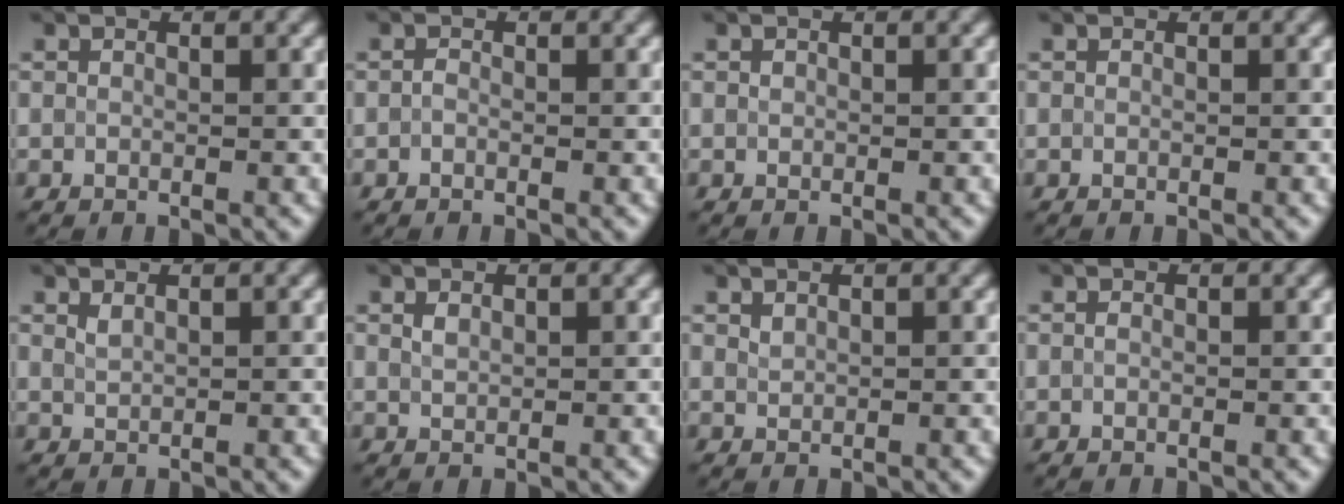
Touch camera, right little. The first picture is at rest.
{"total": 0.5, "force": [-0.2, 0.3, 0.4], "torque": [-0.008, 0.000, -0.007]}
{"total": 0.0}
{"total": 0.0}
{"total": 0.8, "force": [0.6, 0.2, 0.4], "torque": [-0.012, 0.000, 0.017]}
{"total": 0.9, "force": [0.5, 0.5, 0.5], "torque": [-0.016, -0.001, 0.013]}
{"total": 0.6, "force": [0.5, 0.2, 0.2], "torque": [-0.009, -0.001, 0.015]}
{"total": 0.0}